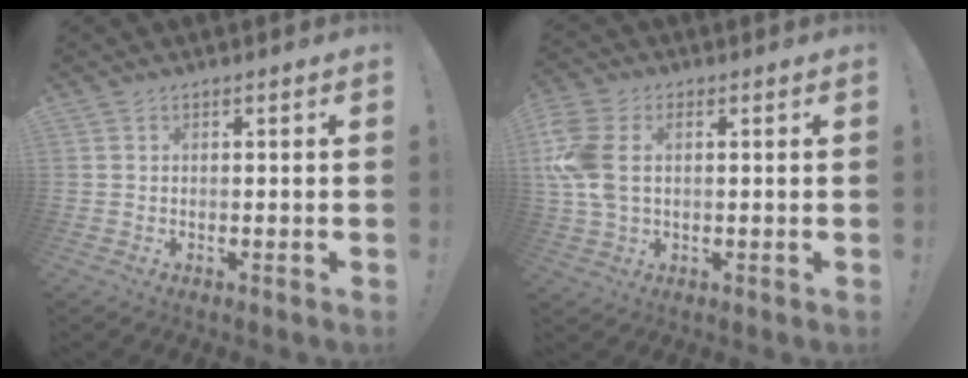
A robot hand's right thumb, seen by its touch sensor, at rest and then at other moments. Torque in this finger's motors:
{"motor_torque": [1.20, 1.93, 1.20, 0.04, 0.15]}